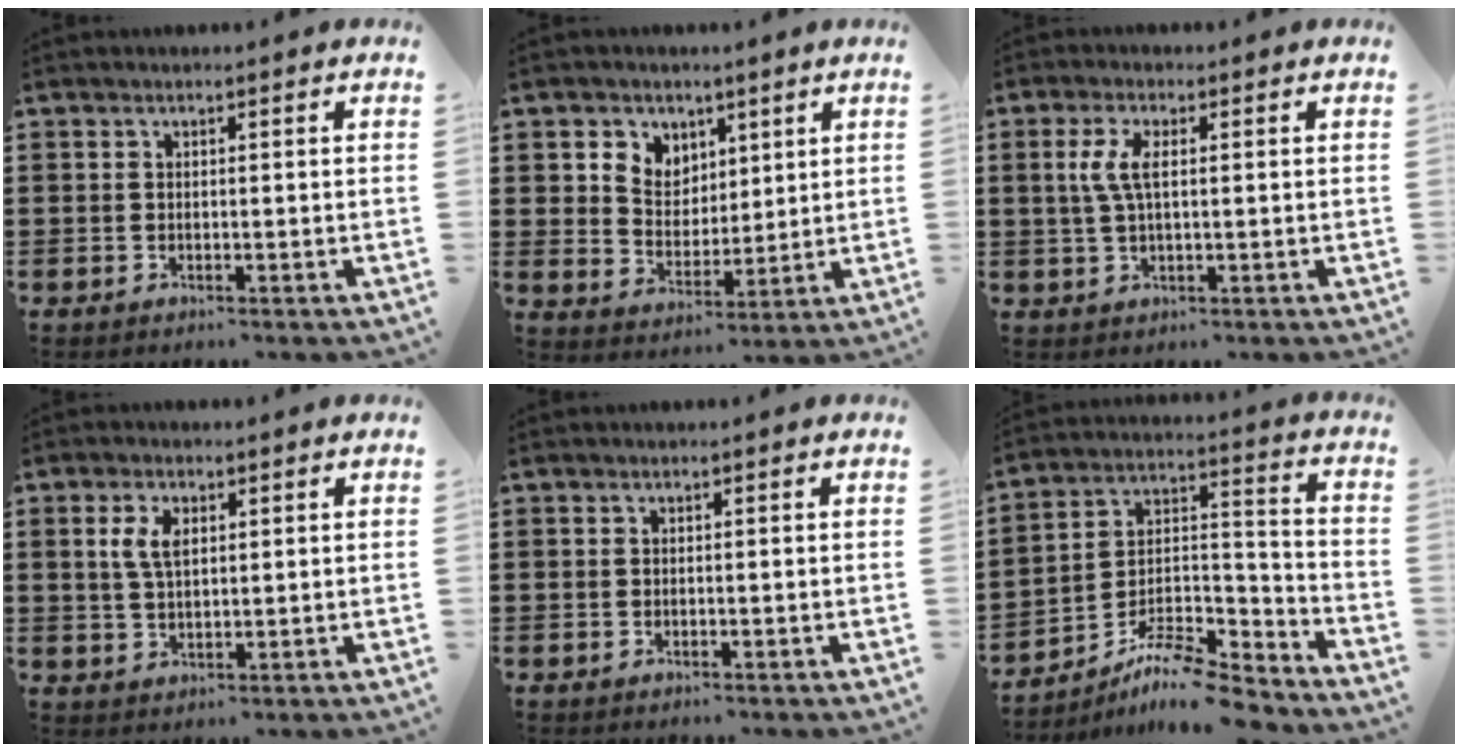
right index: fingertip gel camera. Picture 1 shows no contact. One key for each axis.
{"total": 5.1, "fx": 2.9, "fy": 4.2, "fz": 0.2, "tx": -0.032, "ty": 0.005, "tz": 0.052}
{"total": 4.5, "fx": 0.7, "fy": 1.7, "fz": 4.1, "tx": -0.104, "ty": 0.000, "tz": 0.003}
{"total": 4.2, "fx": 1.3, "fy": 2.2, "fz": 3.4, "tx": -0.073, "ty": 0.009, "tz": 0.022}
{"total": 0.0}
{"total": 9.3, "fx": -8.3, "fy": 1.9, "fz": 3.7, "tx": -0.058, "ty": 0.021, "tz": -0.162}